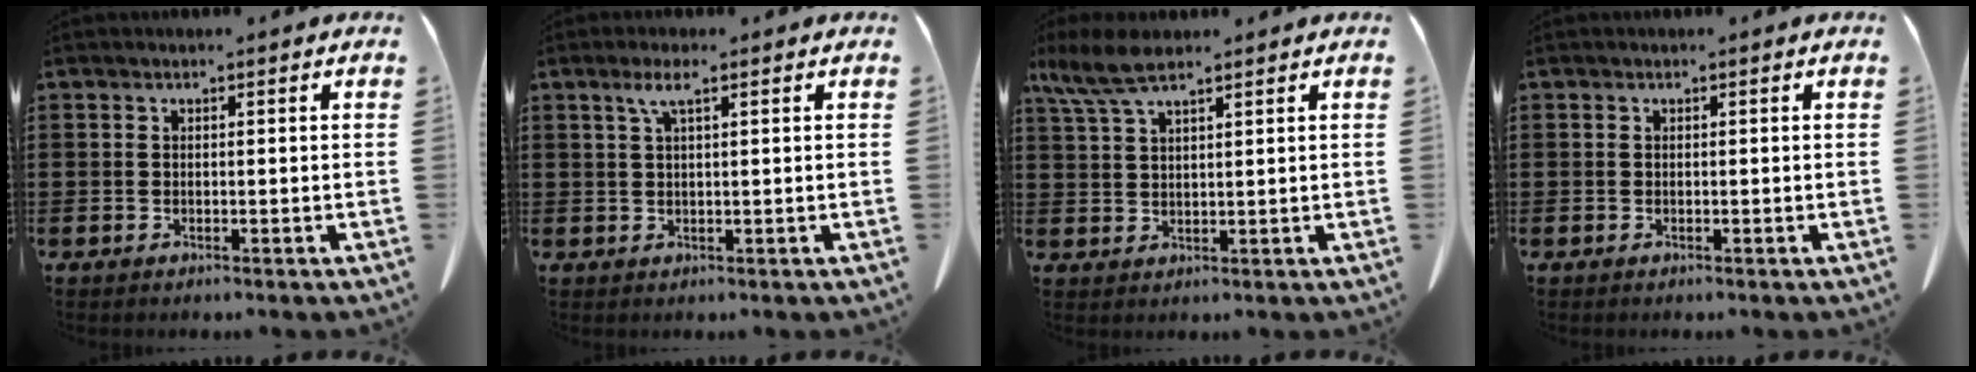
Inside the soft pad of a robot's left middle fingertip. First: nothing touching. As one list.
[{"total": 2.7, "force": [1.4, 0.4, 2.3], "torque": [-0.049, 0.006, 0.022]}, {"total": 6.0, "force": [4.3, 1.4, 4.0], "torque": [-0.095, -0.005, 0.076]}, {"total": 0.0}]